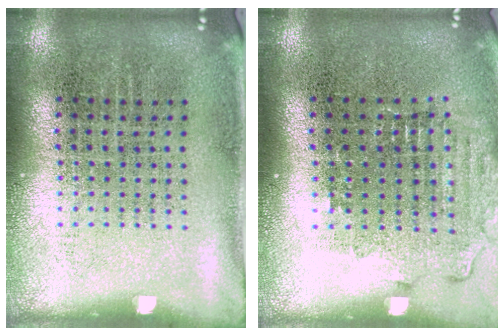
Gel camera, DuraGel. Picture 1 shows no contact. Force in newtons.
{"total": 1.5, "press": 1.3, "slide": 0.7}